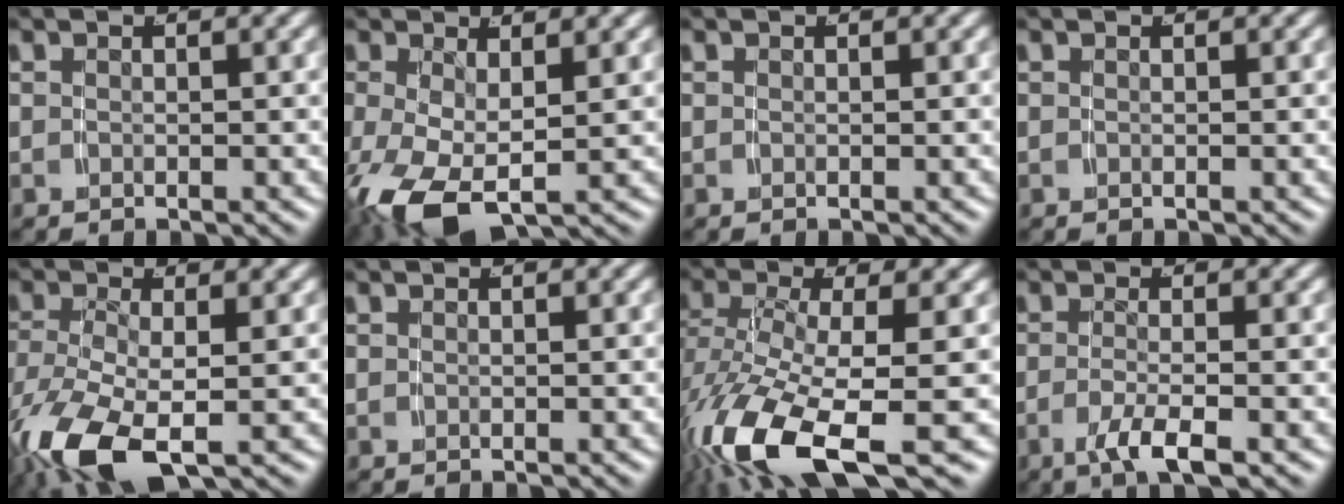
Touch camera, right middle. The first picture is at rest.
{"total": 6.4, "force": [-2.5, 3.4, 4.8], "torque": [-0.119, -0.045, -0.017]}
{"total": 0.0}
{"total": 0.0}
{"total": 7.1, "force": [-2.8, 3.4, 5.6], "torque": [-0.142, -0.046, -0.019]}
{"total": 0.0}
{"total": 9.1, "force": [-4.3, 3.4, 7.3], "torque": [-0.164, -0.052, -0.039]}
{"total": 3.2, "force": [-1.8, 0.0, 2.6], "torque": [-0.058, -0.017, -0.023]}